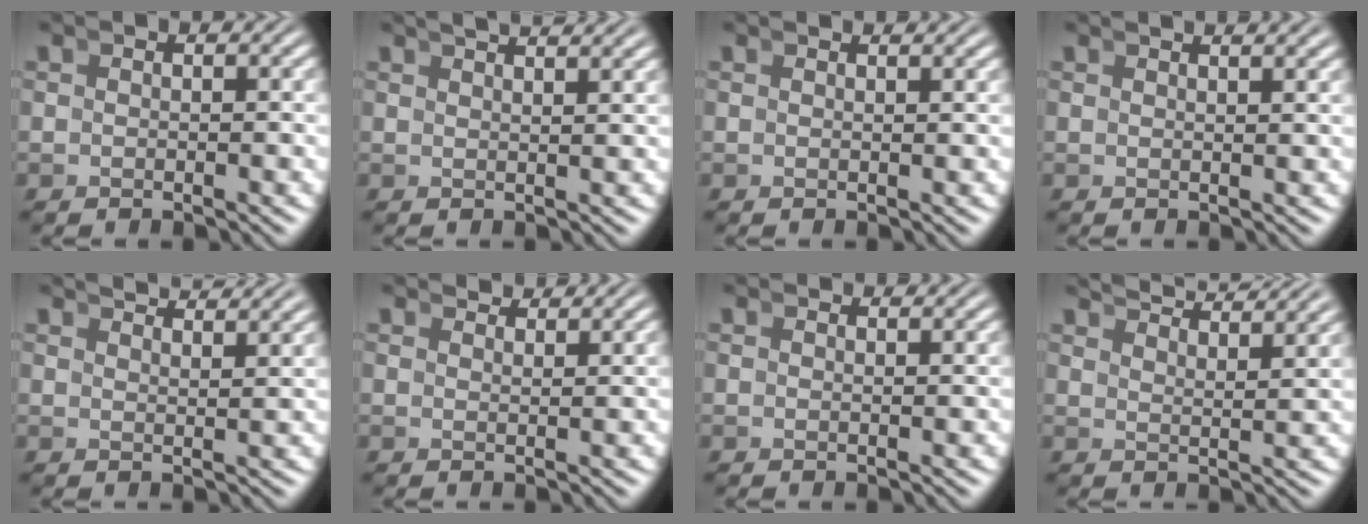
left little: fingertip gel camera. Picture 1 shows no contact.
{"total": 2.9, "force": [2.7, -0.1, 0.9], "torque": [-0.005, 0.011, 0.041]}
{"total": 1.3, "force": [1.2, -0.2, 0.1], "torque": [0.009, 0.004, 0.017]}
{"total": 1.8, "force": [1.7, -0.2, 0.5], "torque": [0.005, 0.008, 0.025]}
{"total": 3.6, "force": [3.5, -0.1, 0.9], "torque": [-0.005, 0.009, 0.053]}
{"total": 2.4, "force": [2.4, -0.2, 0.2], "torque": [0.009, 0.006, 0.038]}
{"total": 1.7, "force": [1.7, -0.2, 0.1], "torque": [0.009, 0.005, 0.024]}
{"total": 5.6, "force": [5.2, 0.4, 1.9], "torque": [-0.024, 0.010, 0.084]}